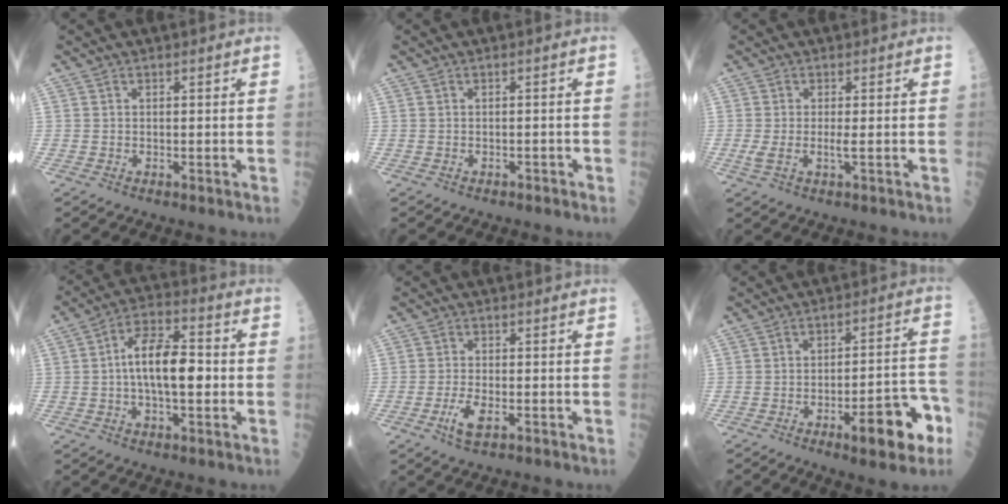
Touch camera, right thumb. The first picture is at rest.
{"total": 1.0, "force": [-0.8, 0.5, 0.4], "torque": [-0.007, 0.004, -0.011]}
{"total": 2.9, "force": [-0.2, 0.5, 2.8], "torque": [-0.072, -0.002, -0.004]}
{"total": 12.3, "force": [-0.4, 5.6, 11.0], "torque": [-0.180, 0.026, -0.013]}
{"total": 4.4, "force": [-1.8, 1.7, 3.6], "torque": [-0.073, 0.002, -0.032]}
{"total": 13.1, "force": [-5.8, 3.9, 11.1], "torque": [-0.135, 0.044, -0.076]}